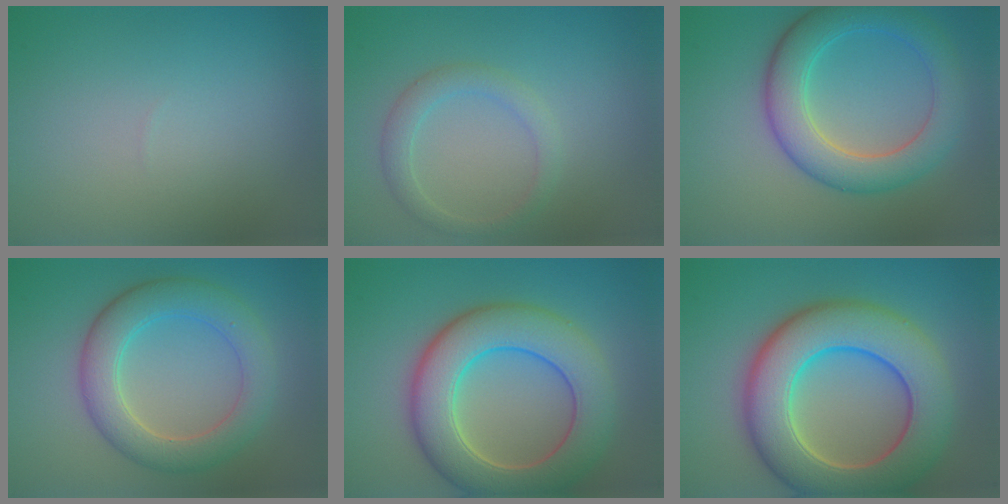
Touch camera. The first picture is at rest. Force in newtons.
{"total": 2.2, "press": 2.1, "slide": 0.1}
{"total": 6.6, "press": 6.6, "slide": 0.1}
{"total": 5.7, "press": 5.7, "slide": 0.1}
{"total": 9.0, "press": 9.0, "slide": 0.6}
{"total": 11.1, "press": 11.1, "slide": 0.8}